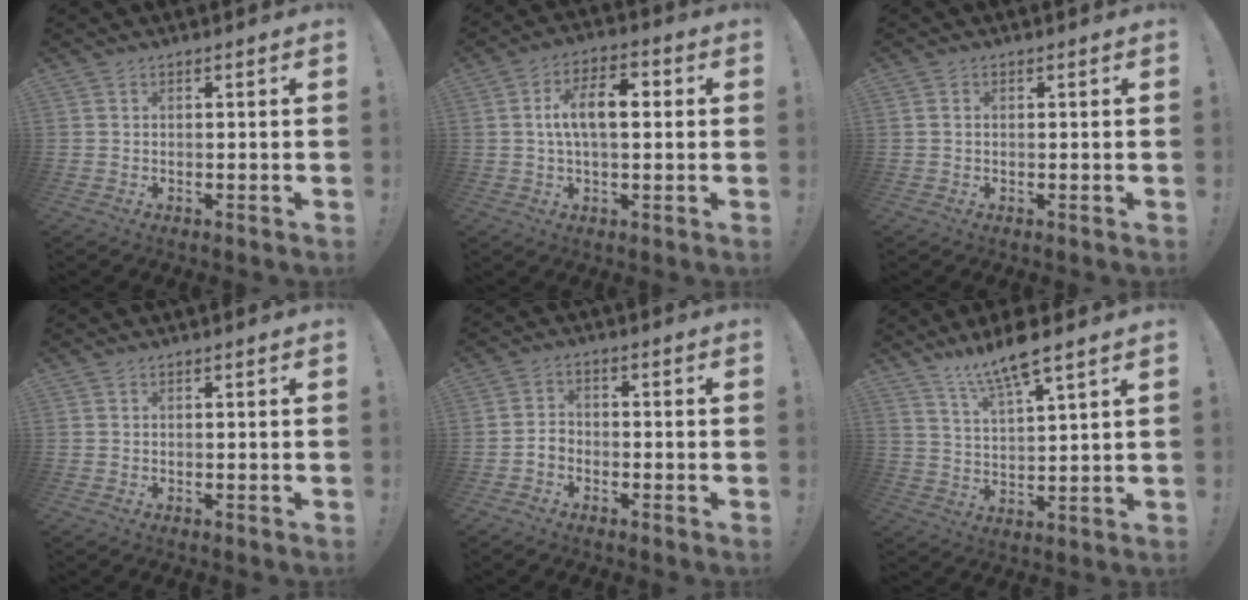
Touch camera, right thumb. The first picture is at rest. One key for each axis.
{"total": 11.0, "fx": 1.0, "fy": 5.4, "fz": 9.5, "tx": -0.169, "ty": 0.011, "tz": 0.014}
{"total": 0.7, "fx": 0.0, "fy": 0.6, "fz": 0.3, "tx": -0.015, "ty": 0.007, "tz": 0.002}
{"total": 0.0}
{"total": 3.3, "fx": -2.2, "fy": 2.1, "fz": 1.3, "tx": -0.033, "ty": 0.010, "tz": -0.041}
{"total": 10.2, "fx": 8.0, "fy": 1.2, "fz": 6.1, "tx": -0.106, "ty": -0.046, "tz": 0.135}